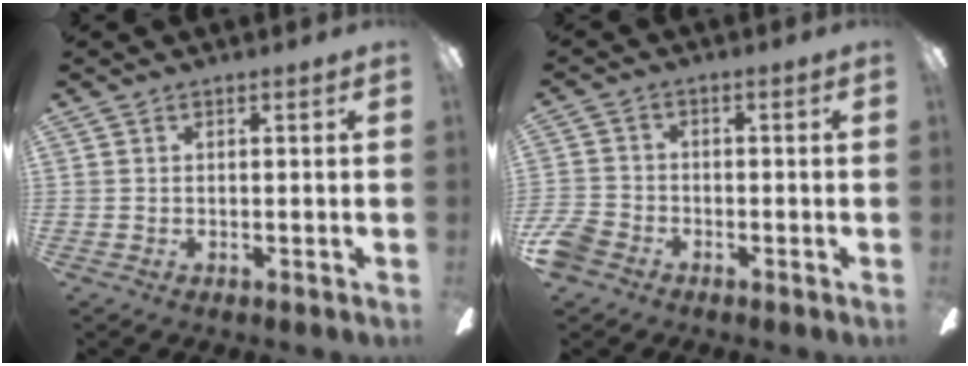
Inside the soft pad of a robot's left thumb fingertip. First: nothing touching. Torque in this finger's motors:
{"motor_torque": [-0.62, 0.72, 0.20, -0.06, 0.00]}